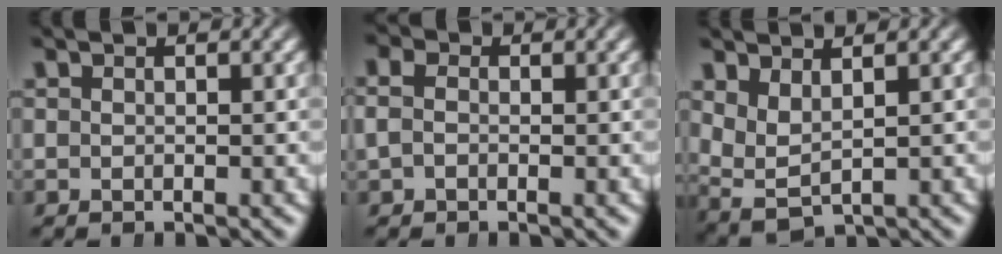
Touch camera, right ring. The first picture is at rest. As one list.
[{"total": 1.6, "force": [0.1, 1.4, 0.9], "torque": [-0.017, -0.002, 0.002]}, {"total": 5.3, "force": [0.4, 4.6, 2.7], "torque": [-0.087, -0.025, 0.018]}]